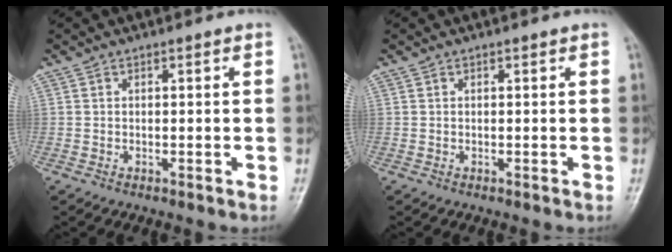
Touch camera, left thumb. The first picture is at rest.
{"total": 0.0}